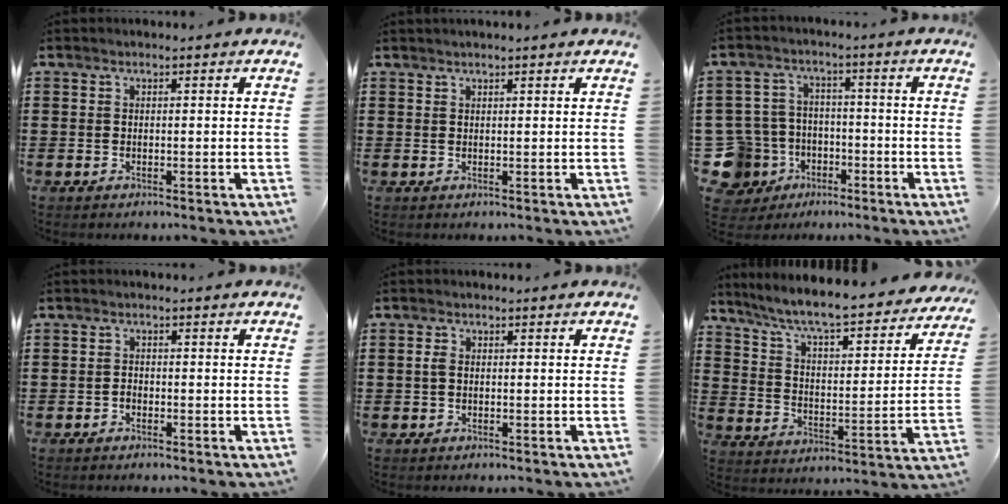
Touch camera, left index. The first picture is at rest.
{"total": 1.0, "force": [0.8, -0.1, 0.5], "torque": [-0.010, -0.001, 0.016]}
{"total": 9.1, "force": [-4.1, 7.6, 2.7], "torque": [-0.108, 0.020, -0.080]}
{"total": 0.9, "force": [-0.5, 0.5, 0.6], "torque": [-0.015, -0.001, -0.009]}
{"total": 1.5, "force": [0.0, 0.9, 1.3], "torque": [-0.034, 0.001, -0.003]}
{"total": 7.6, "force": [6.7, 0.1, 3.7], "torque": [-0.098, -0.049, 0.109]}